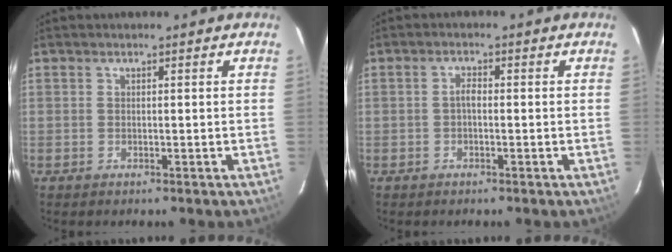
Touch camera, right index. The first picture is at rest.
{"total": 1.4, "force": [-0.3, 0.7, 1.2], "torque": [-0.024, 0.007, -0.008]}